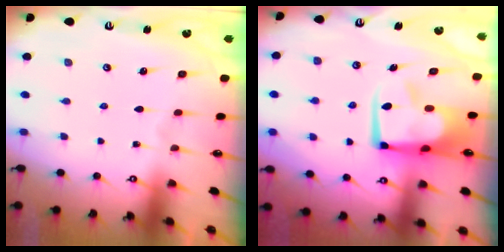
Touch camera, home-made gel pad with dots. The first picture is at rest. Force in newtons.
{"total": 10.8, "press": 10.7, "slide": 1.4}